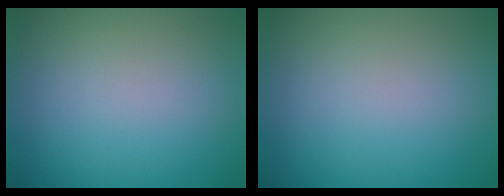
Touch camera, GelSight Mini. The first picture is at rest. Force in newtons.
{"total": 0.0}